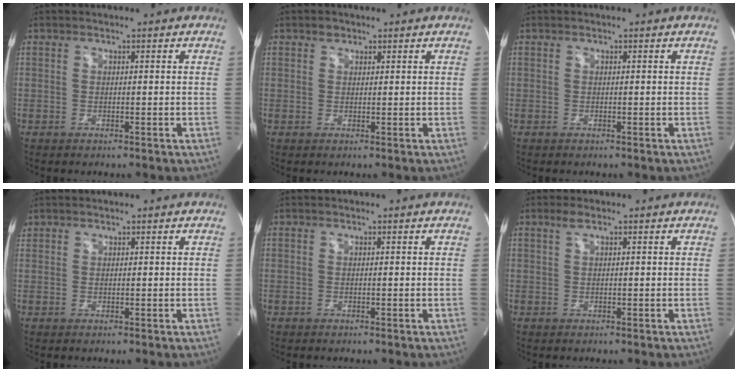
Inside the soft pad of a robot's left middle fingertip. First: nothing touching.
{"total": 1.1, "force": [0.7, 0.8, 0.2], "torque": [-0.004, -0.001, 0.011]}
{"total": 0.0}
{"total": 0.9, "force": [0.8, 0.5, -0.1], "torque": [0.002, 0.008, 0.013]}
{"total": 0.0}
{"total": 1.3, "force": [0.9, 0.2, 1.0], "torque": [-0.029, 0.008, 0.019]}